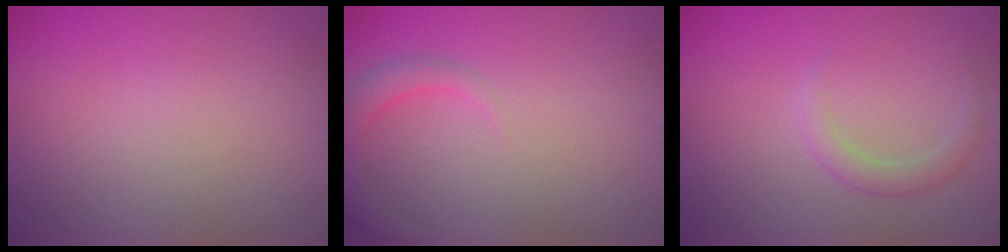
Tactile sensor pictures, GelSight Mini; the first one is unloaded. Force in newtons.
{"total": 2.4, "press": 2.4, "slide": 0.2}
{"total": 1.7, "press": 1.7, "slide": 0.1}